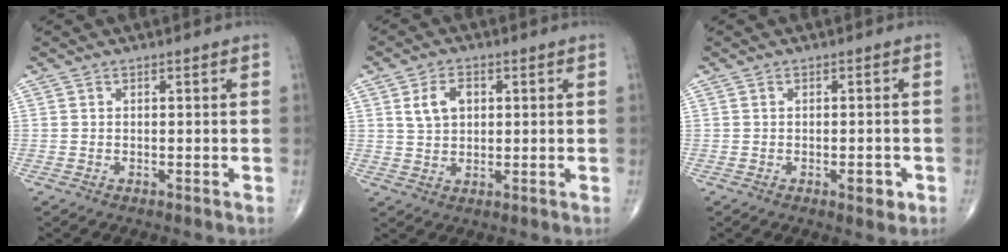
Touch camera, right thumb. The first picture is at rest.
{"total": 5.4, "force": [1.6, 3.7, 3.6], "torque": [-0.051, -0.001, 0.030]}
{"total": 2.8, "force": [-1.1, 1.2, 2.3], "torque": [-0.020, 0.000, -0.012]}